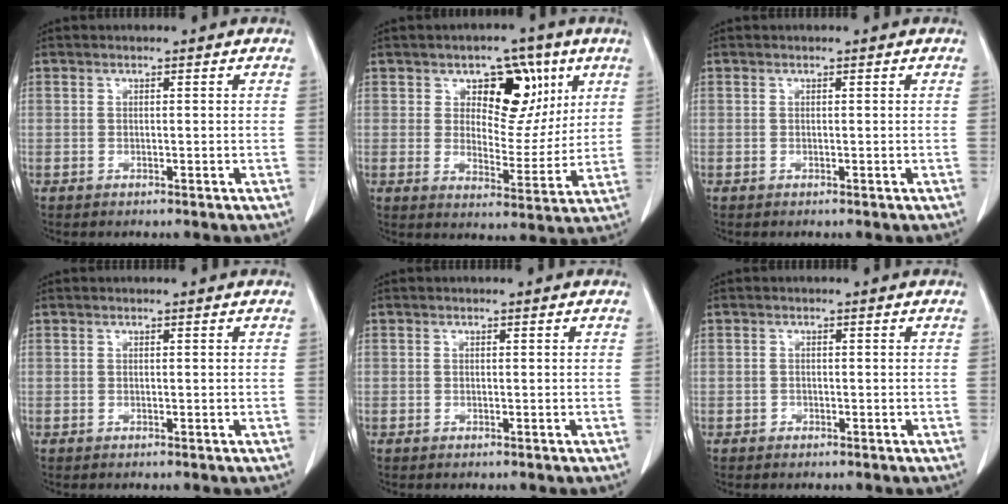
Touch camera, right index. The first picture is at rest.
{"total": 10.3, "force": [4.5, 6.1, 7.0], "torque": [-0.086, 0.013, 0.071]}
{"total": 0.0}
{"total": 0.0}
{"total": 0.5, "force": [-0.1, 0.5, -0.1], "torque": [0.004, 0.006, -0.005]}
{"total": 0.9, "force": [-0.4, 0.8, -0.1], "torque": [-0.002, 0.005, -0.009]}